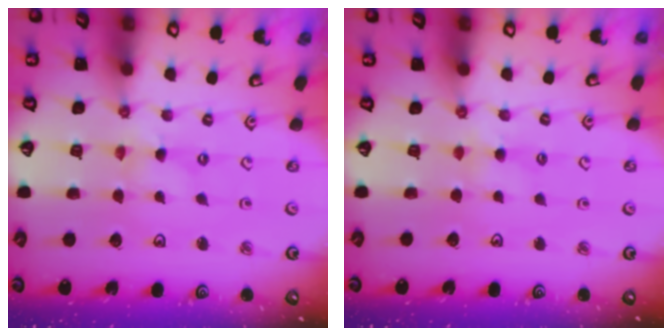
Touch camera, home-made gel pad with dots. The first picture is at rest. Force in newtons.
{"total": 2.3, "press": 2.3, "slide": 0.4}